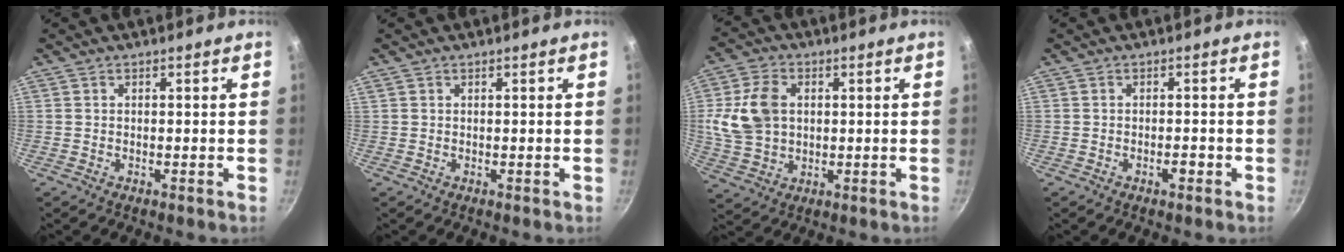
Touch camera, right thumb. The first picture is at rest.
{"total": 0.0}
{"total": 11.5, "force": [1.7, 8.3, 7.7], "torque": [-0.138, 0.003, 0.036]}
{"total": 1.5, "force": [-0.8, 0.7, 1.1], "torque": [-0.014, 0.008, -0.013]}